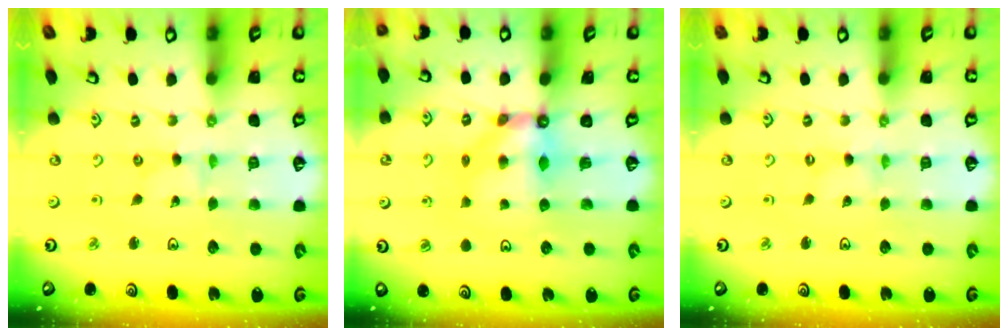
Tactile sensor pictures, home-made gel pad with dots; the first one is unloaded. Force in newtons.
{"total": 6.8, "press": 6.8, "slide": 0.4}
{"total": 0.0}